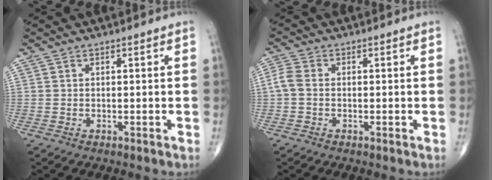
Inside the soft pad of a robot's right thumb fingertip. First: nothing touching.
{"total": 3.2, "force": [-0.4, 2.2, 2.3], "torque": [-0.056, 0.005, -0.018]}